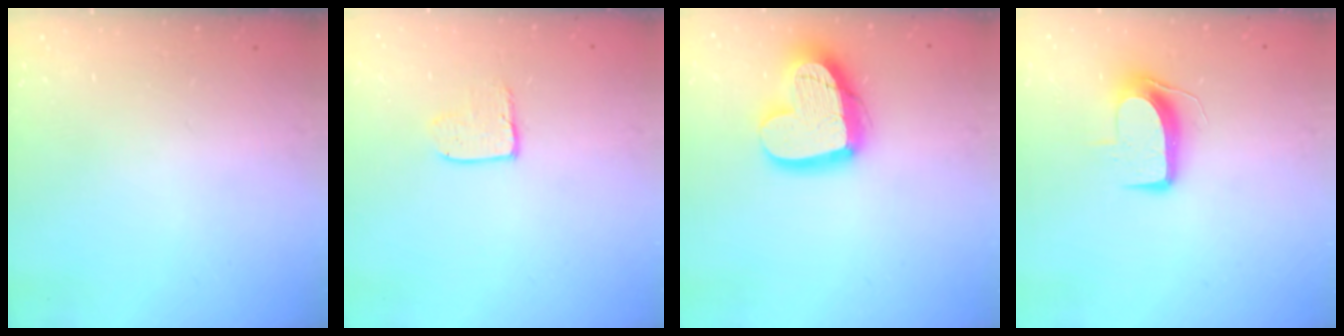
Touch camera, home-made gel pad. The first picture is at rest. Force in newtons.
{"total": 3.8, "press": 3.8, "slide": 0.3}
{"total": 17.0, "press": 17.0, "slide": 1.5}
{"total": 8.8, "press": 8.8, "slide": 0.2}